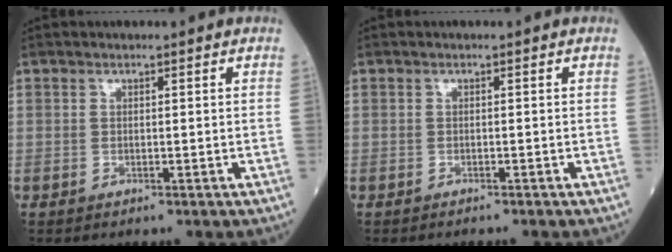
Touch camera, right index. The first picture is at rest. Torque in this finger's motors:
{"motor_torque": [-0.17, -0.16, 0.04, -0.02]}